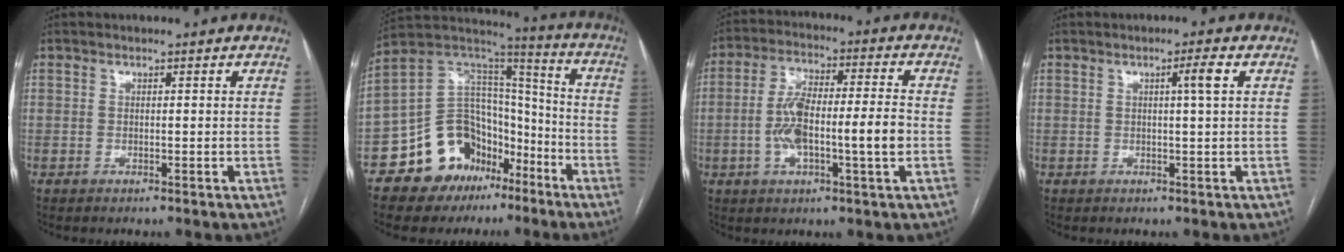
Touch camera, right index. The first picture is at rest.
{"total": 16.5, "force": [-9.3, 11.5, 7.4], "torque": [-0.123, 0.087, -0.149]}
{"total": 11.5, "force": [-1.9, 2.0, 11.2], "torque": [-0.212, 0.019, -0.033]}
{"total": 2.5, "force": [0.6, -0.5, 2.4], "torque": [-0.038, 0.000, 0.011]}